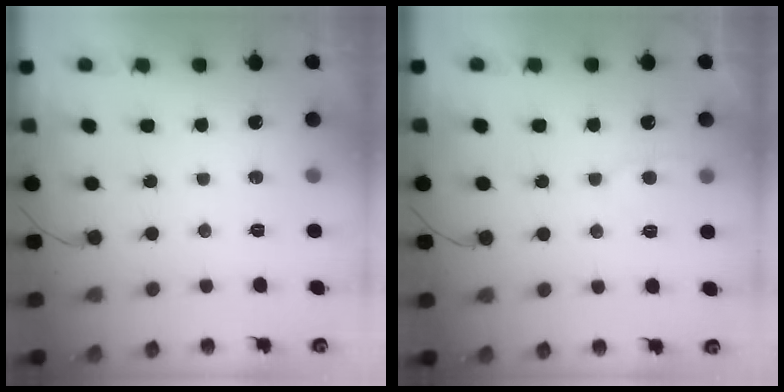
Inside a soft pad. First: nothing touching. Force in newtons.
{"total": 4.7, "press": 4.7, "slide": 0.4}